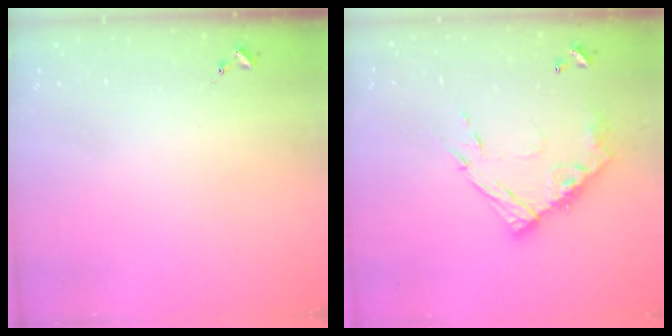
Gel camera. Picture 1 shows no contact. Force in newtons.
{"total": 14.5, "press": 14.4, "slide": 1.3}